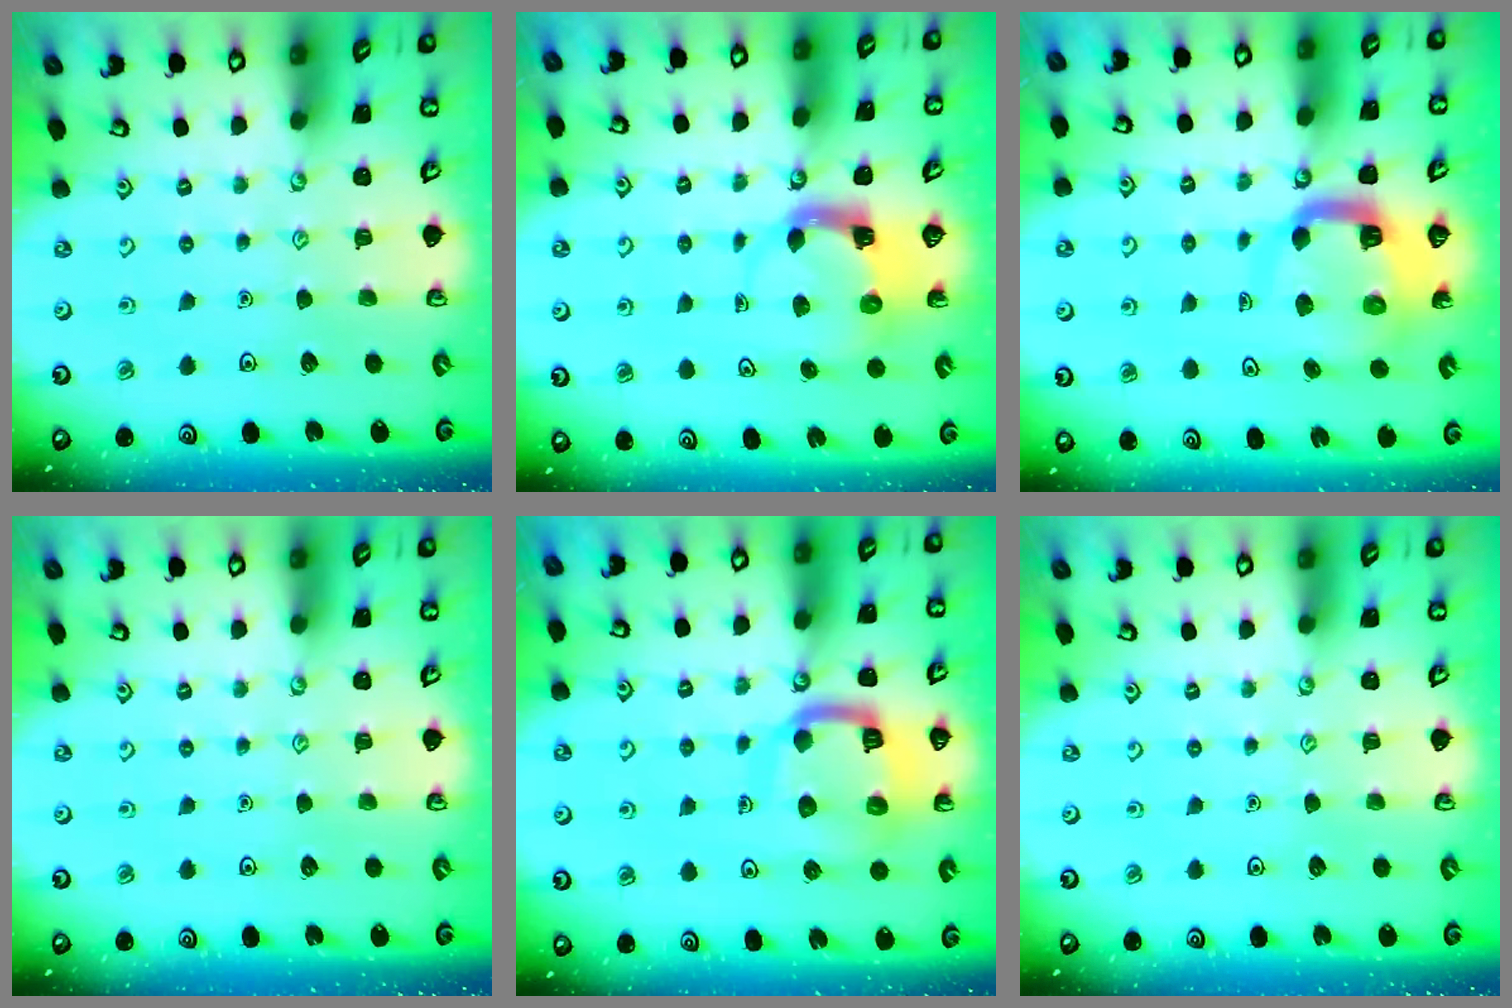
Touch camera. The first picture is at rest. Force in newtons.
{"total": 4.0, "press": 3.9, "slide": 0.6}
{"total": 8.8, "press": 8.7, "slide": 1.1}
{"total": 0.0}
{"total": 13.1, "press": 13.0, "slide": 1.6}
{"total": 0.0}